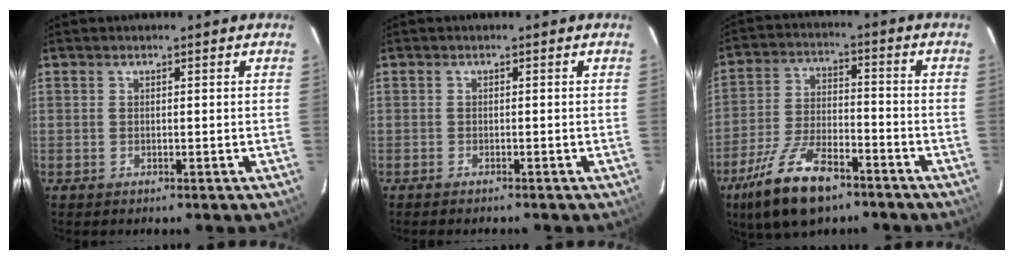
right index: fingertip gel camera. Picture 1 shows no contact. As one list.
[{"total": 1.8, "force": [-1.7, 0.3, 0.6], "torque": [-0.017, -0.007, -0.030]}, {"total": 14.6, "force": [-9.8, 5.6, 9.3], "torque": [-0.204, -0.022, -0.176]}]